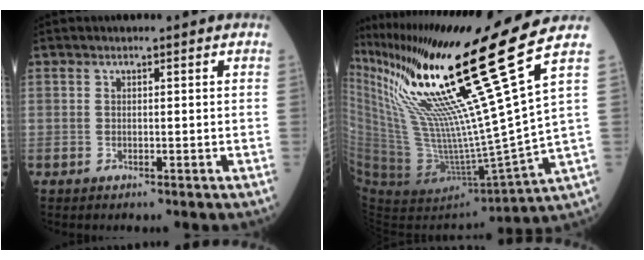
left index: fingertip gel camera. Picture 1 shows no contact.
{"total": 25.7, "force": [16.5, -4.1, 19.3], "torque": [-0.332, -0.057, 0.292]}